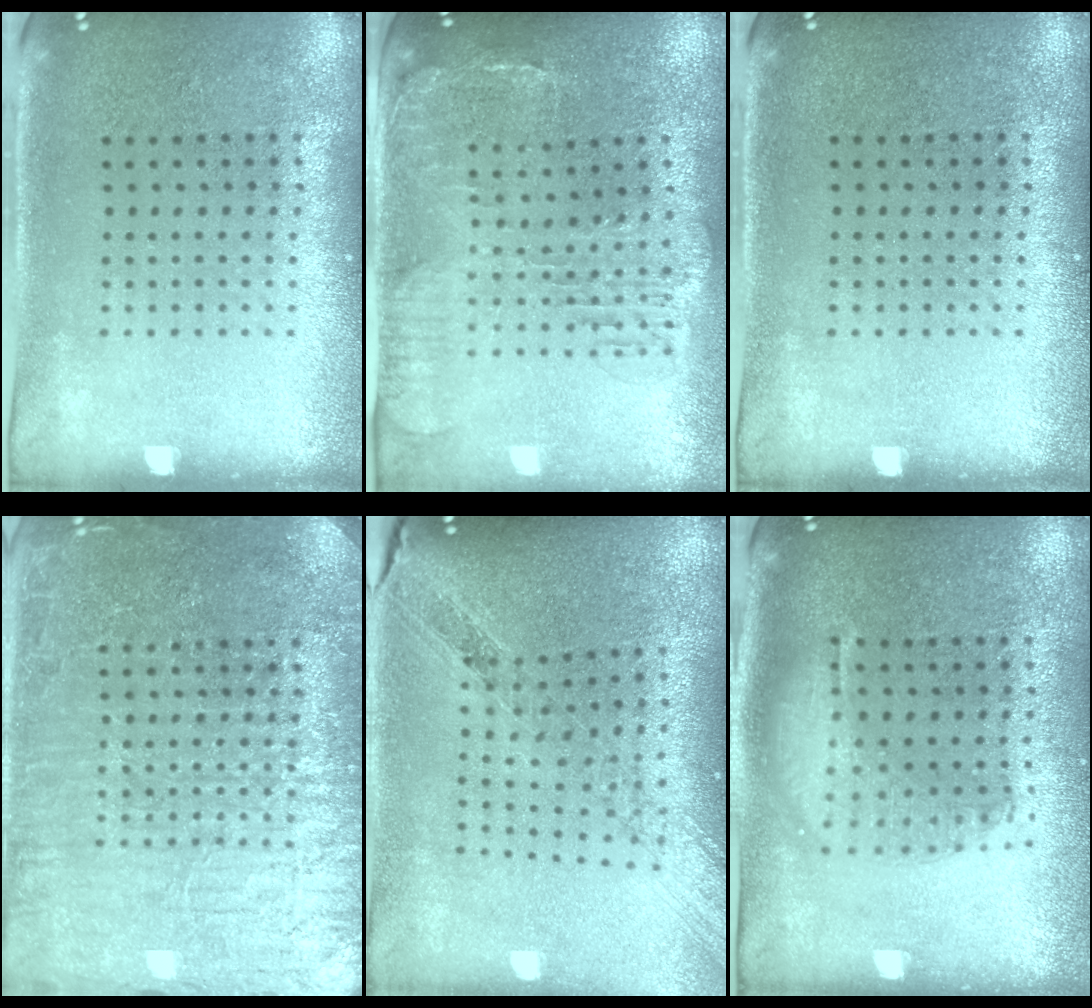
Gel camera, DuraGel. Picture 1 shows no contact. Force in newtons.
{"total": 1.5, "press": 1.4, "slide": 0.4}
{"total": 0.0}
{"total": 7.1, "press": 7.1, "slide": 1.1}
{"total": 1.2, "press": 1.1, "slide": 0.3}
{"total": 1.5, "press": 1.4, "slide": 0.7}